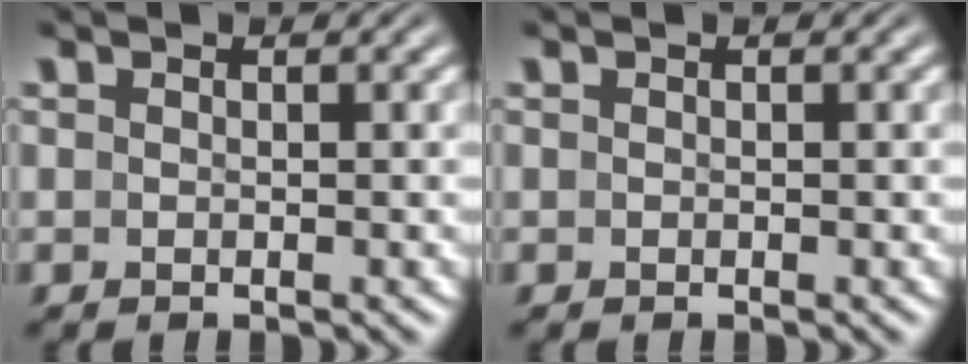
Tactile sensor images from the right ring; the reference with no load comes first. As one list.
[{"total": 0.0}]